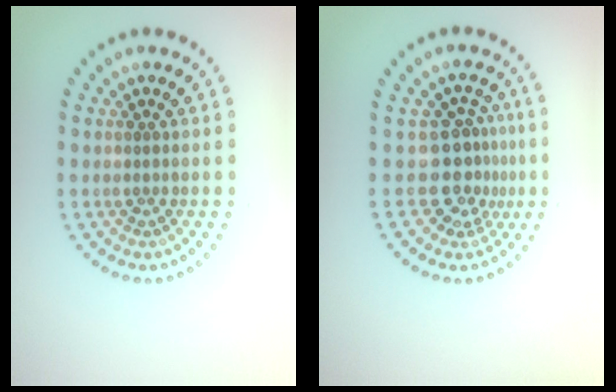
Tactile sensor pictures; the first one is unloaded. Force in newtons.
{"total": 3.5, "press": 2.6, "slide": 2.4}